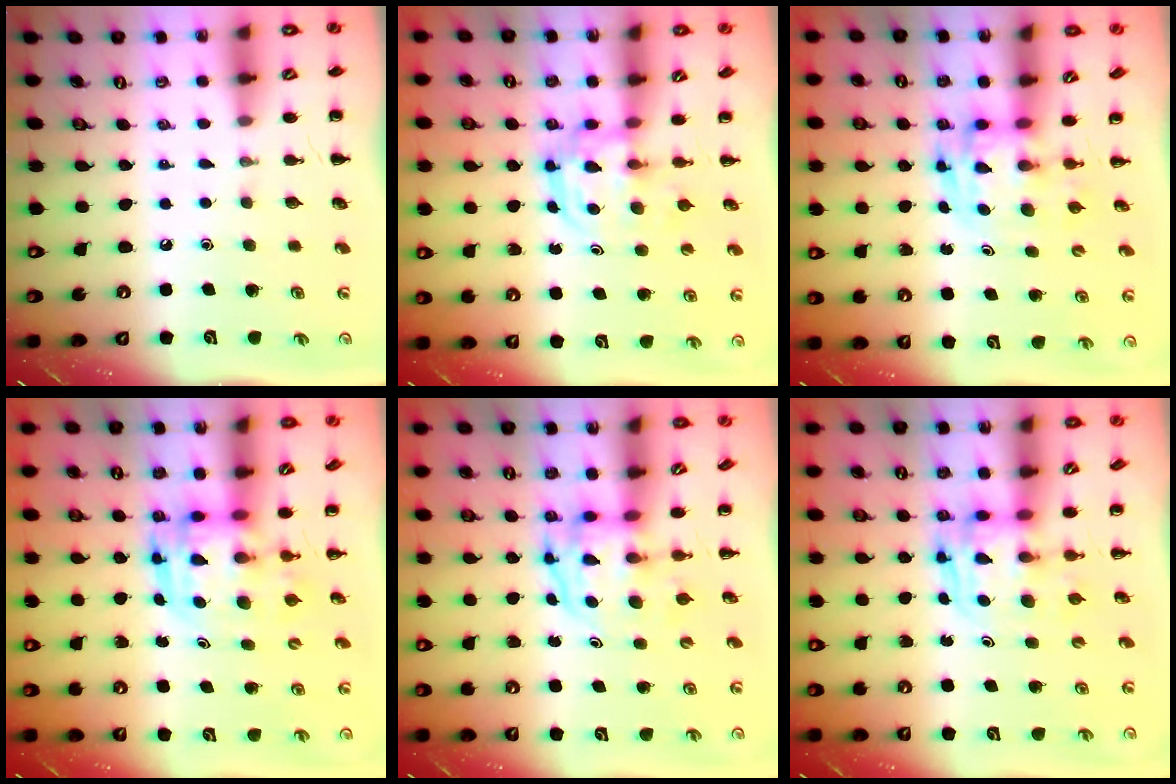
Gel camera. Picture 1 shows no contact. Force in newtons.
{"total": 3.3, "press": 3.3, "slide": 0.4}
{"total": 3.5, "press": 3.4, "slide": 0.6}
{"total": 3.7, "press": 3.6, "slide": 0.7}
{"total": 3.8, "press": 3.8, "slide": 0.6}
{"total": 2.7, "press": 2.7, "slide": 0.2}